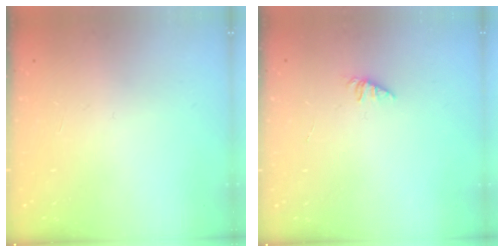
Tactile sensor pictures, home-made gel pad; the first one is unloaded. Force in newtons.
{"total": 1.8, "press": 1.7, "slide": 0.4}